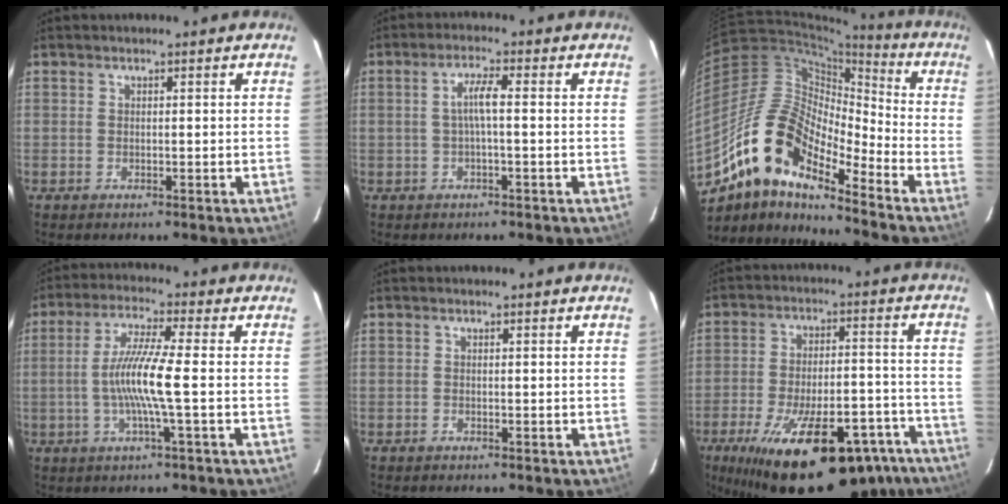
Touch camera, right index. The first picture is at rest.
{"total": 3.5, "force": [-0.3, 0.2, 3.5], "torque": [-0.069, 0.005, -0.004]}
{"total": 16.3, "force": [-11.6, 5.6, 10.0], "torque": [-0.169, 0.003, -0.236]}
{"total": 9.1, "force": [-1.5, -0.6, 8.9], "torque": [-0.181, 0.000, -0.029]}
{"total": 0.0}
{"total": 28.4, "force": [-19.9, 10.3, 17.5], "torque": [-0.287, -0.017, -0.272]}